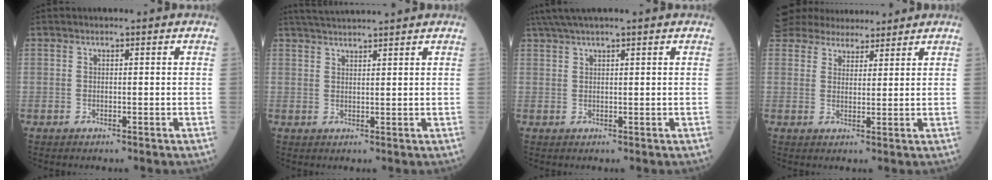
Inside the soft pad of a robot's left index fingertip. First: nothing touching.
{"total": 6.9, "force": [6.4, -0.8, 2.6], "torque": [-0.047, 0.030, 0.100]}
{"total": 5.5, "force": [4.5, -0.7, 3.1], "torque": [-0.054, 0.037, 0.084]}
{"total": 8.9, "force": [8.2, 2.6, 2.4], "torque": [-0.043, 0.024, 0.134]}